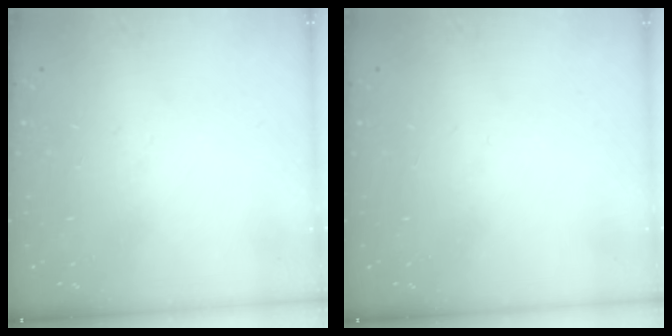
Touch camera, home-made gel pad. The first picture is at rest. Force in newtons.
{"total": 0.0}